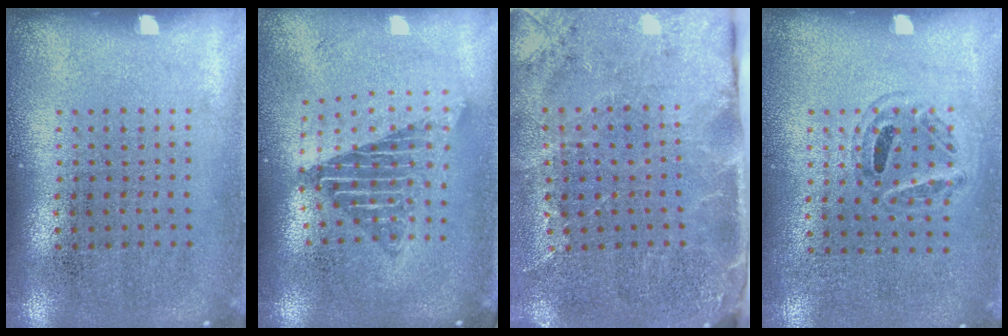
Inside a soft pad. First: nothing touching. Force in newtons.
{"total": 1.7, "press": 1.3, "slide": 1.0}
{"total": 3.9, "press": 3.2, "slide": 2.3}
{"total": 1.0, "press": 0.8, "slide": 0.6}